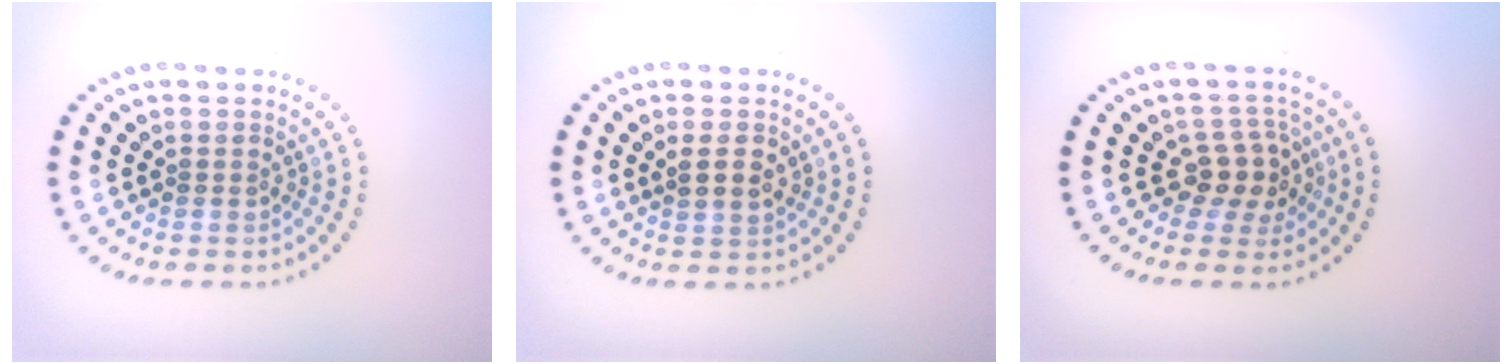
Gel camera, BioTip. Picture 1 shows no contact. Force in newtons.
{"total": 1.7, "press": 1.5, "slide": 0.6}
{"total": 3.2, "press": 2.9, "slide": 1.5}